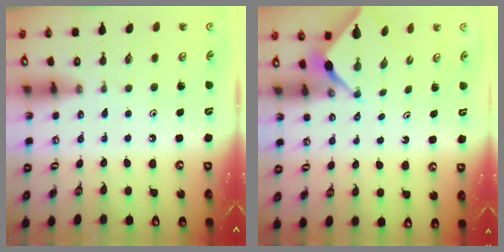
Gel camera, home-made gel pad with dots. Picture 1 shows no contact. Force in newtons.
{"total": 2.4, "press": 2.4, "slide": 0.3}